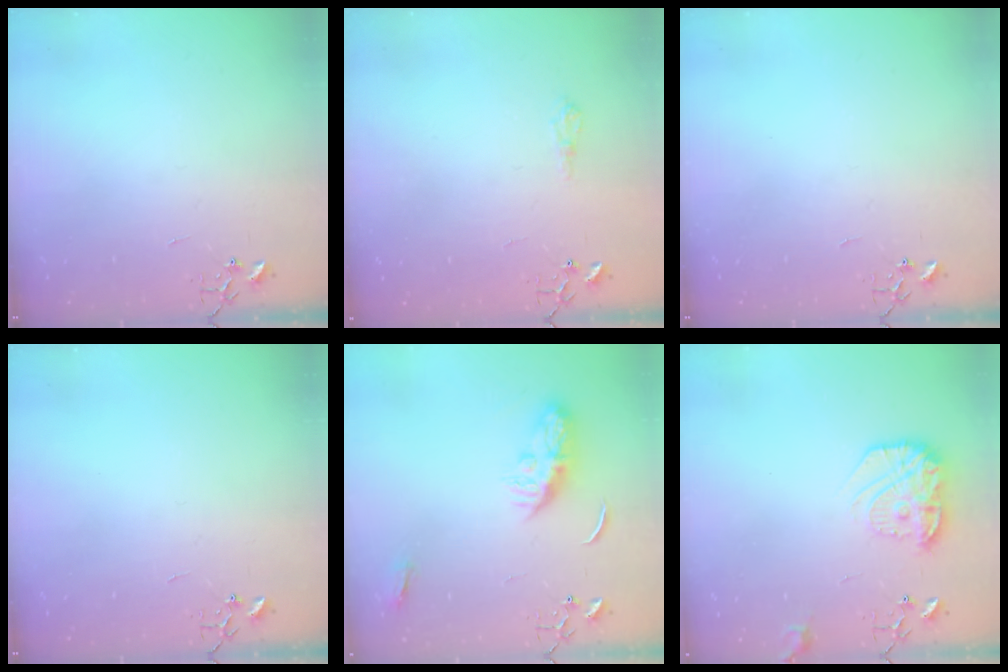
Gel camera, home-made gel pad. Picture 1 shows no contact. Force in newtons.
{"total": 6.1, "press": 6.1, "slide": 0.7}
{"total": 0.0}
{"total": 0.0}
{"total": 9.3, "press": 9.3, "slide": 0.1}
{"total": 15.1, "press": 15.0, "slide": 1.0}